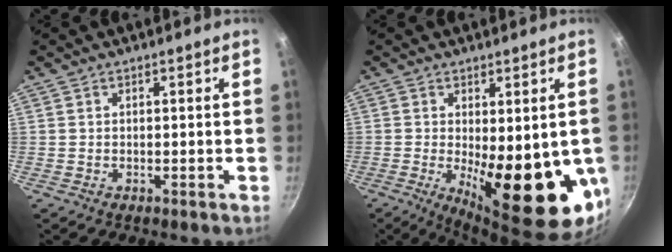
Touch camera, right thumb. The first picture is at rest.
{"total": 17.3, "force": [-2.3, 6.0, 16.0], "torque": [-0.203, -0.031, -0.016]}